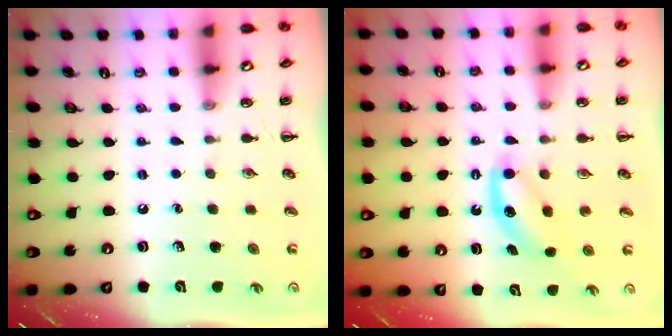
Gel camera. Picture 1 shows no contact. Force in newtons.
{"total": 4.8, "press": 4.6, "slide": 1.4}